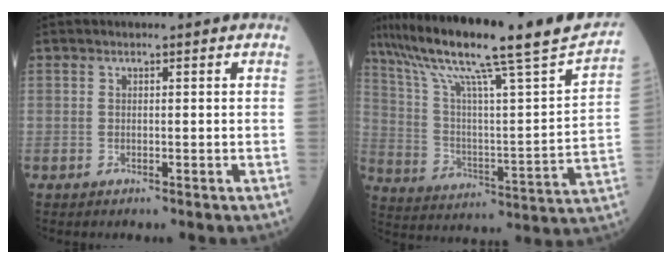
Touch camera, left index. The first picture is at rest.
{"total": 26.8, "force": [22.0, -0.1, 15.3], "torque": [-0.257, -0.035, 0.317]}